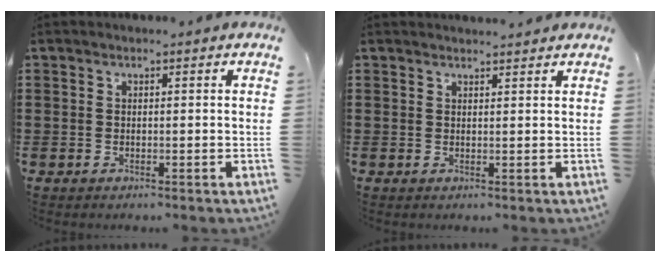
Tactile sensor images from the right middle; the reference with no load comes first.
{"total": 1.3, "force": [1.3, 0.0, 0.2], "torque": [0.001, -0.004, 0.023]}